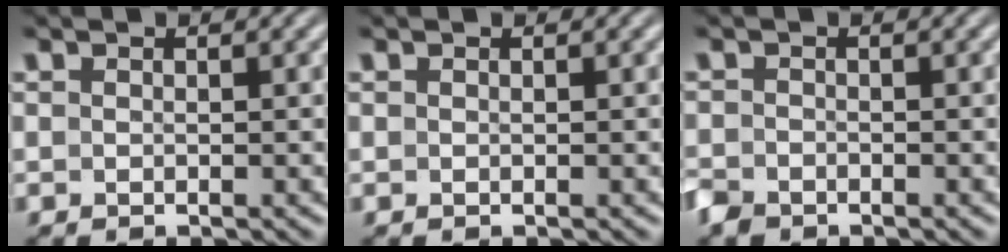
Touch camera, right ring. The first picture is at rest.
{"total": 0.0}
{"total": 1.9, "force": [-1.6, 1.0, 0.1], "torque": [-0.005, -0.015, -0.024]}